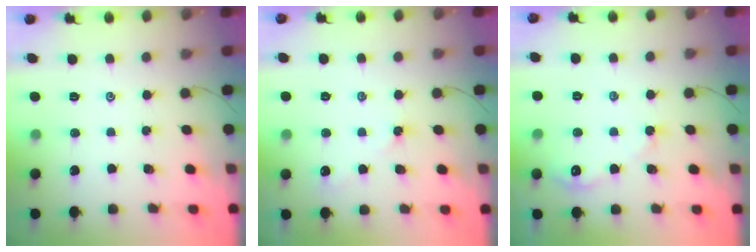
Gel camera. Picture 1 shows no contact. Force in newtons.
{"total": 2.3, "press": 2.3, "slide": 0.5}
{"total": 3.6, "press": 3.6, "slide": 0.4}